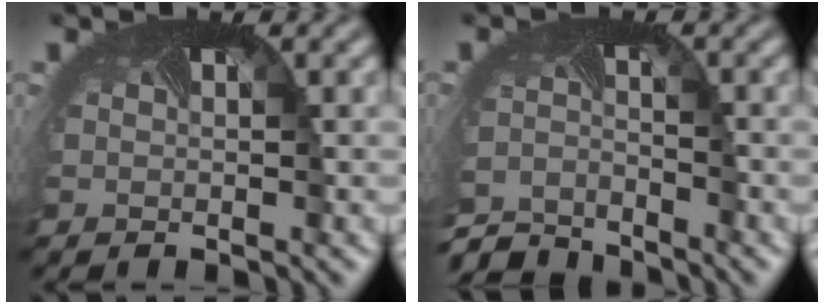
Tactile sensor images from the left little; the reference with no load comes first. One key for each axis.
{"total": 5.5, "fx": -5.5, "fy": 0.7, "fz": 0.3, "tx": -0.015, "ty": -0.024, "tz": -0.106}